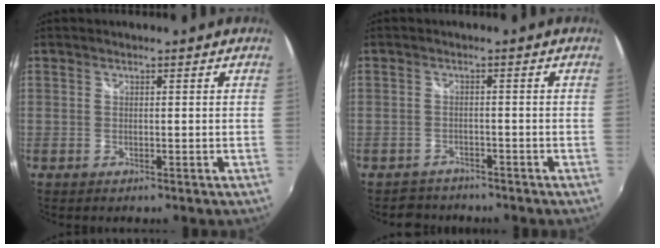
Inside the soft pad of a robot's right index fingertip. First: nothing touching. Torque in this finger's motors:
{"motor_torque": [0.08, 0.01, 0.07, 0.00]}